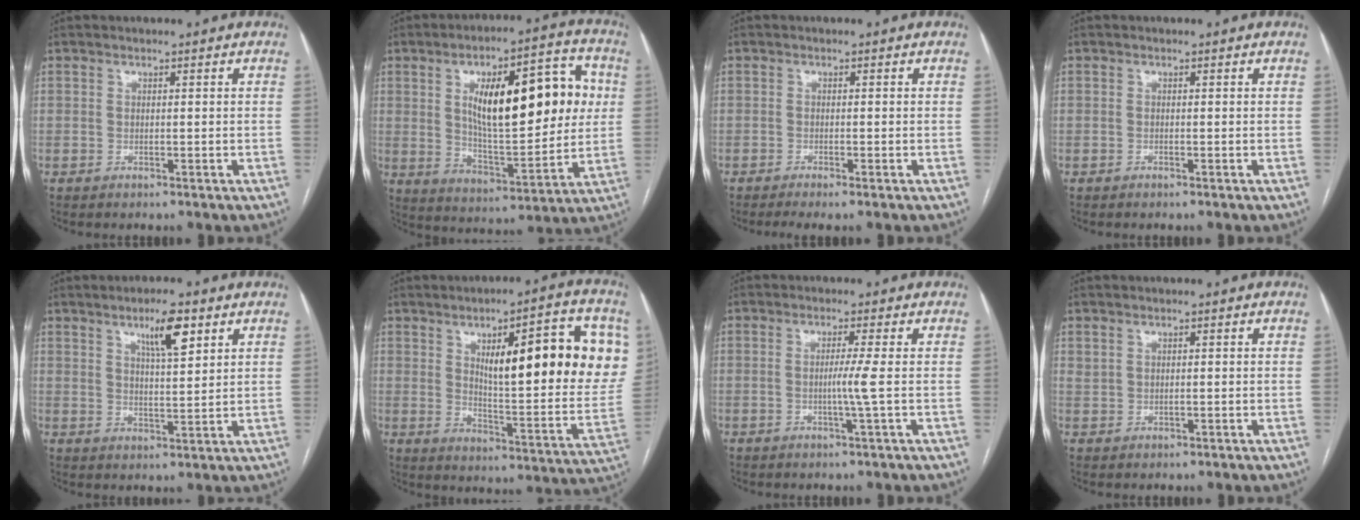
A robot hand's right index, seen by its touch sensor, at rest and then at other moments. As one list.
[{"total": 20.3, "force": [4.3, 7.1, 18.6], "torque": [-0.283, 0.025, 0.071]}, {"total": 3.0, "force": [-2.2, -0.1, 2.0], "torque": [-0.031, -0.006, -0.035]}, {"total": 0.0}, {"total": 6.4, "force": [3.7, 1.1, 5.2], "torque": [-0.089, 0.001, 0.062]}, {"total": 23.5, "force": [7.0, 5.1, 21.9], "torque": [-0.262, 0.019, 0.104]}, {"total": 3.0, "force": [-0.3, -1.2, 2.7], "torque": [-0.048, -0.004, -0.008]}, {"total": 0.9, "force": [0.6, 0.5, 0.5], "torque": [-0.013, 0.002, 0.016]}]